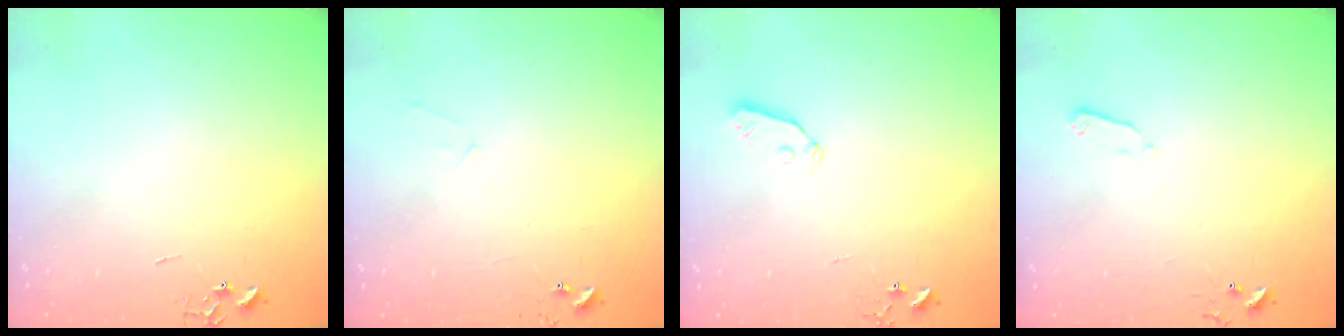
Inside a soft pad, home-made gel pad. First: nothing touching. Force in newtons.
{"total": 5.4, "press": 5.4, "slide": 0.4}
{"total": 3.9, "press": 3.8, "slide": 0.6}
{"total": 2.4, "press": 2.3, "slide": 0.4}